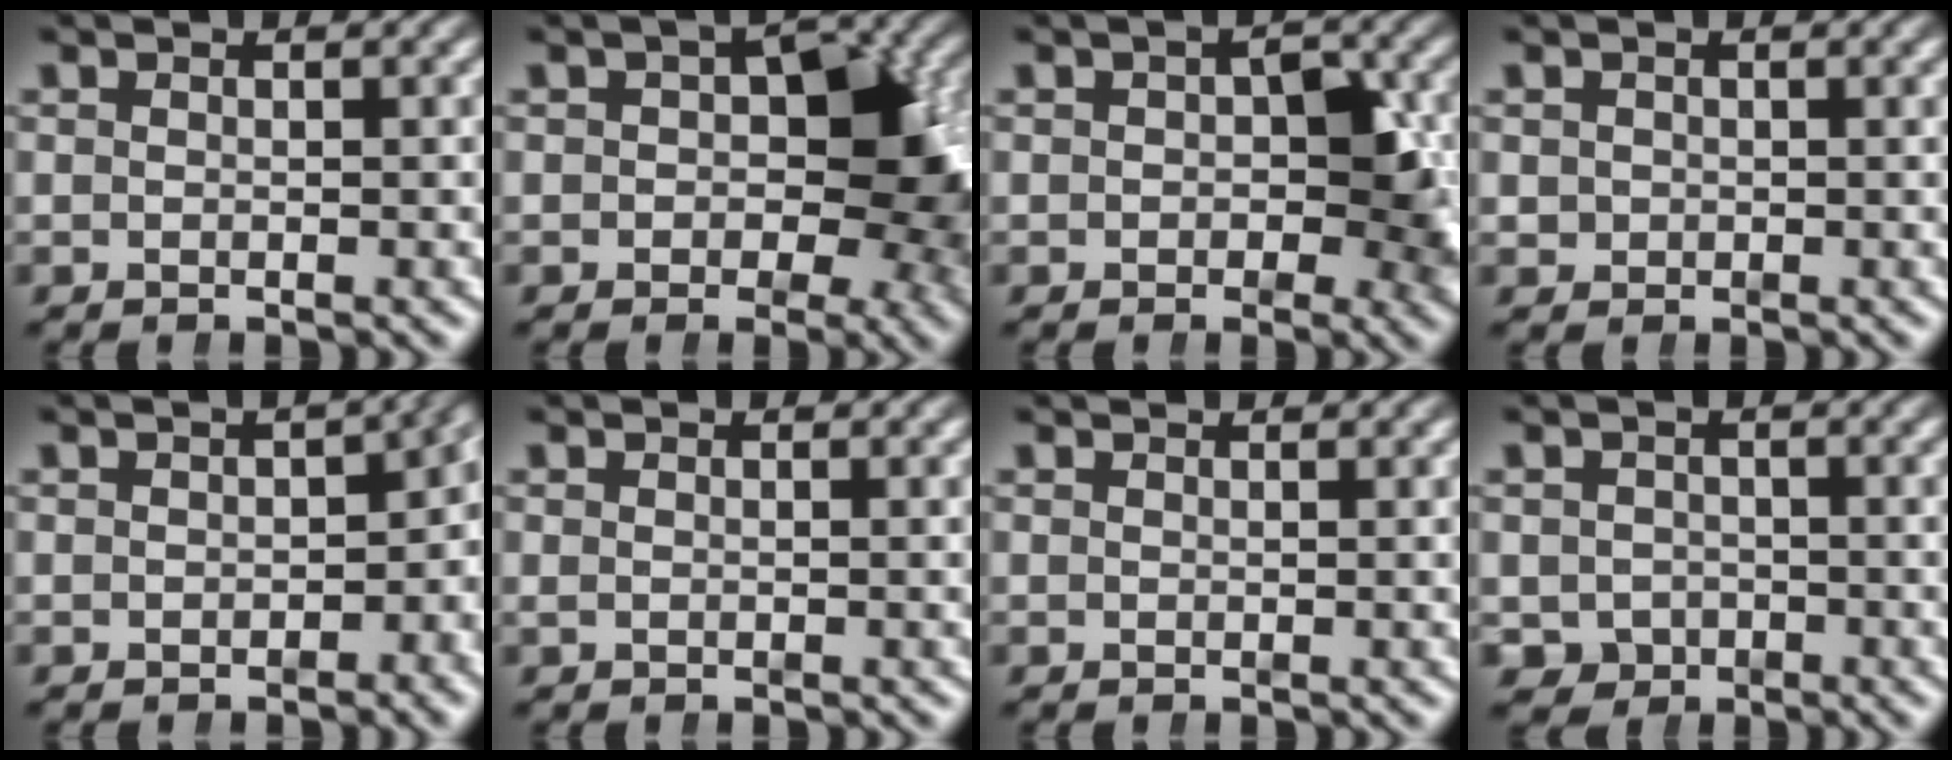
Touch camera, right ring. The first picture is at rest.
{"total": 9.1, "force": [-0.8, 5.8, 6.9], "torque": [-0.078, -0.010, -0.009]}
{"total": 4.8, "force": [-0.5, 2.9, 3.7], "torque": [-0.036, -0.001, -0.007]}
{"total": 1.5, "force": [0.2, 1.4, 0.4], "torque": [-0.020, -0.006, 0.006]}
{"total": 2.5, "force": [-0.5, 1.4, 2.0], "torque": [-0.013, 0.001, -0.005]}
{"total": 0.0}
{"total": 0.9, "force": [0.8, -0.3, 0.0], "torque": [0.009, 0.005, 0.012]}
{"total": 4.9, "force": [-2.0, 4.3, 1.4], "torque": [-0.034, -0.031, -0.026]}